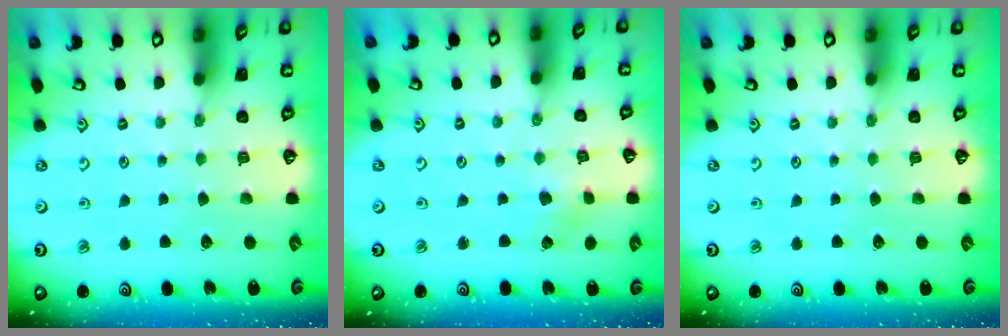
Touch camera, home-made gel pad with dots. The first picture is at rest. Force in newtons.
{"total": 2.0, "press": 2.0, "slide": 0.3}
{"total": 0.0}